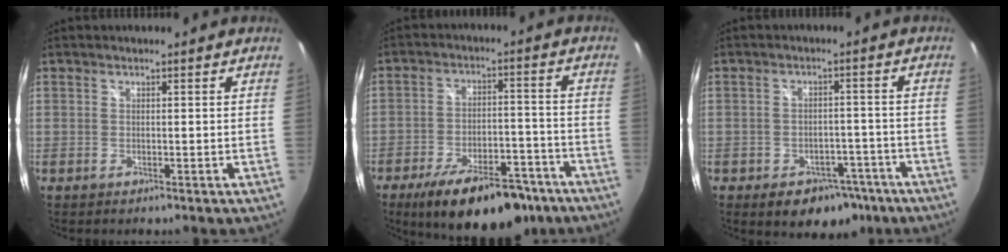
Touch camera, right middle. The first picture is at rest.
{"total": 20.8, "force": [-15.2, 7.8, 11.8], "torque": [-0.192, -0.003, -0.211]}
{"total": 9.4, "force": [-5.9, 6.1, 3.9], "torque": [-0.071, 0.015, -0.062]}